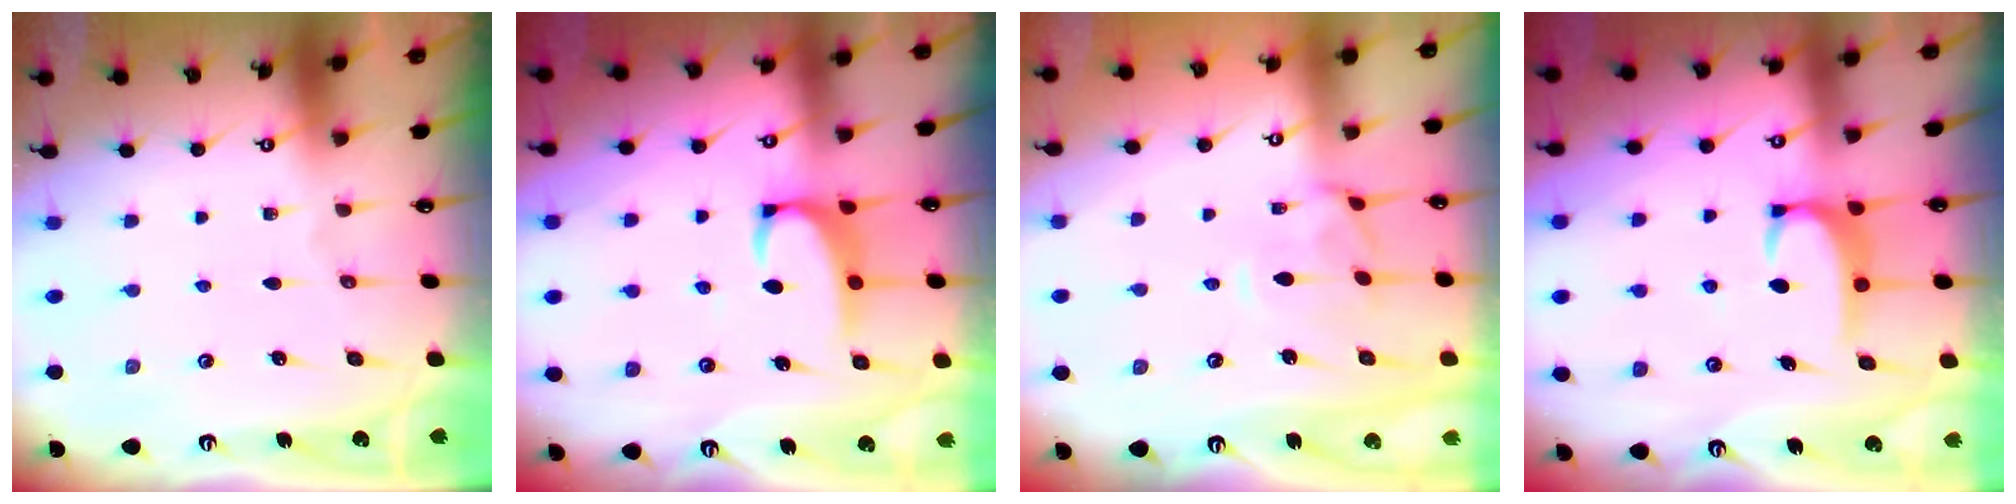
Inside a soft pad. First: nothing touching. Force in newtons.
{"total": 3.0, "press": 2.8, "slide": 1.0}
{"total": 1.7, "press": 1.4, "slide": 0.9}
{"total": 2.9, "press": 2.8, "slide": 0.5}